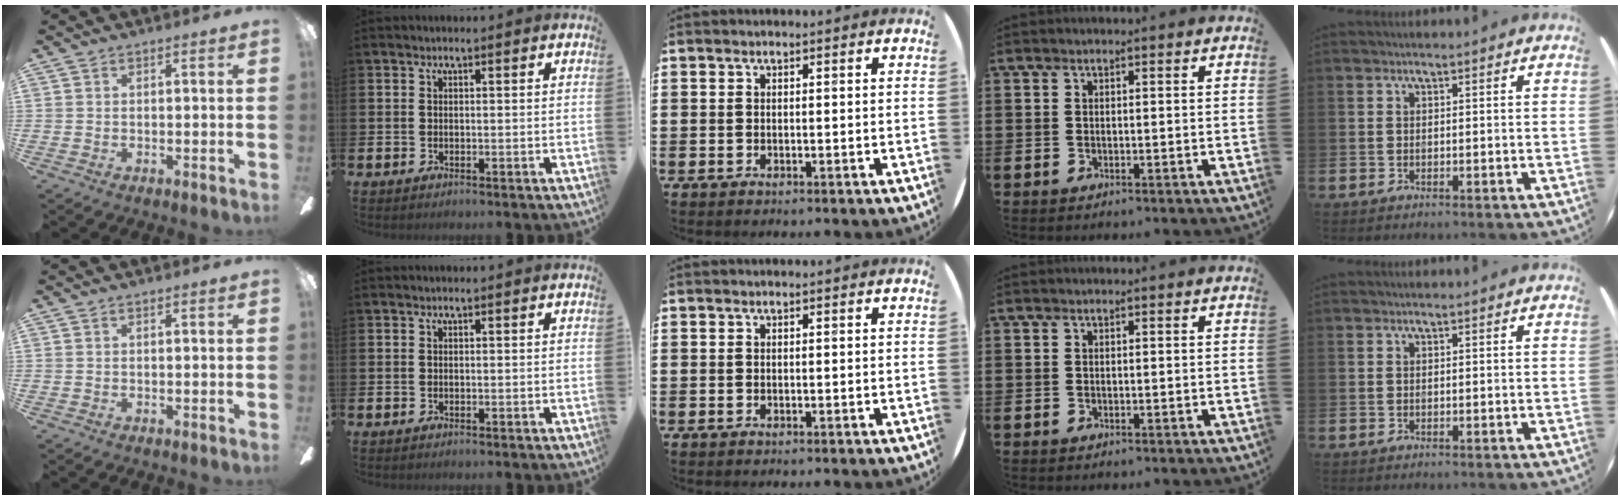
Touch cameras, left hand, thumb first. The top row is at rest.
{}